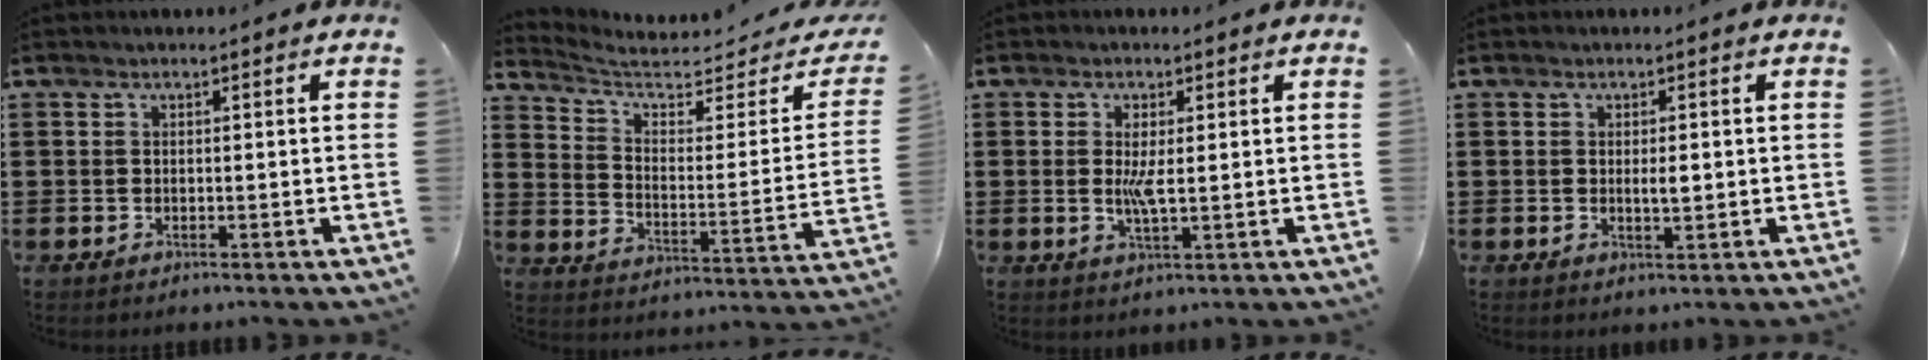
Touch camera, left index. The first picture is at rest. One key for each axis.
{"total": 5.3, "fx": 4.3, "fy": 1.5, "fz": 2.7, "tx": -0.077, "ty": -0.032, "tz": 0.068}
{"total": 3.8, "fx": 0.4, "fy": 1.0, "fz": 3.7, "tx": -0.071, "ty": 0.001, "tz": 0.006}
{"total": 1.9, "fx": 0.0, "fy": 0.6, "fz": 1.9, "tx": -0.036, "ty": 0.000, "tz": -0.001}